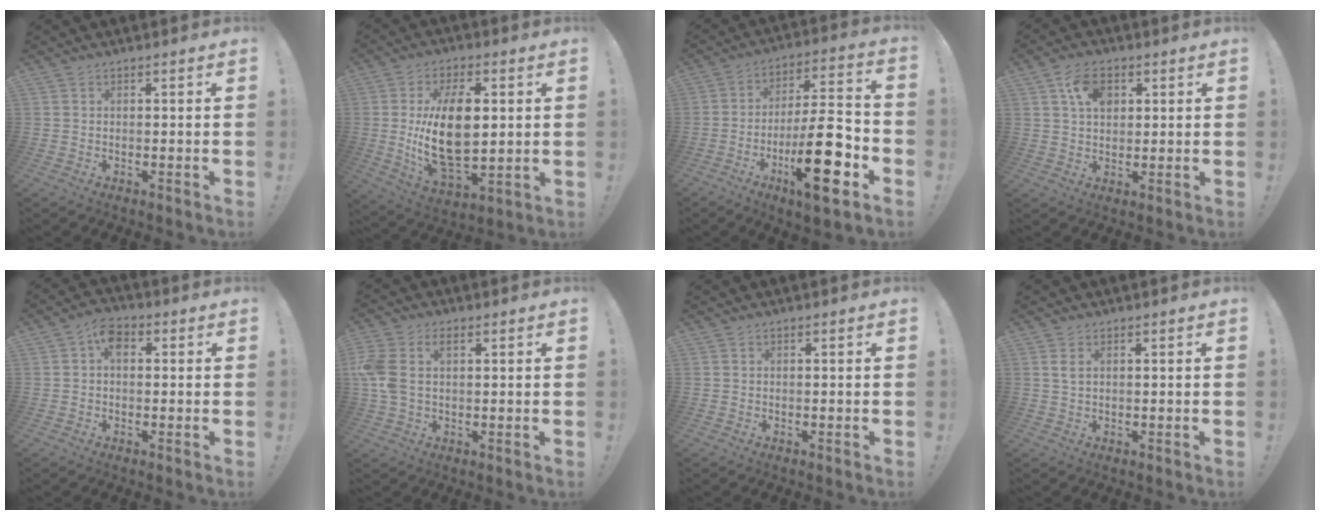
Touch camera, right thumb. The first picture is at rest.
{"total": 18.7, "force": [1.8, 9.9, 15.8], "torque": [-0.294, -0.013, 0.029]}
{"total": 21.0, "force": [-7.7, 6.2, 18.5], "torque": [-0.298, 0.043, -0.117]}
{"total": 8.1, "force": [3.1, 5.4, 5.2], "torque": [-0.086, 0.003, 0.060]}
{"total": 5.3, "force": [0.8, 3.5, 3.9], "torque": [-0.058, 0.007, 0.015]}
{"total": 7.6, "force": [1.7, 5.1, 5.4], "torque": [-0.131, -0.003, 0.027]}
{"total": 0.0}
{"total": 1.8, "force": [0.8, 0.6, 1.5], "torque": [-0.025, -0.001, 0.012]}